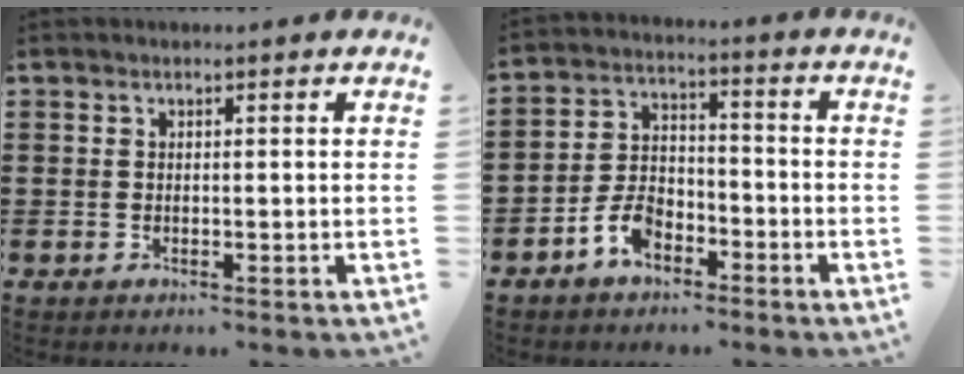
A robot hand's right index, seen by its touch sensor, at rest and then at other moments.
{"total": 6.1, "force": [-3.8, 3.4, 3.3], "torque": [-0.083, 0.007, -0.076]}